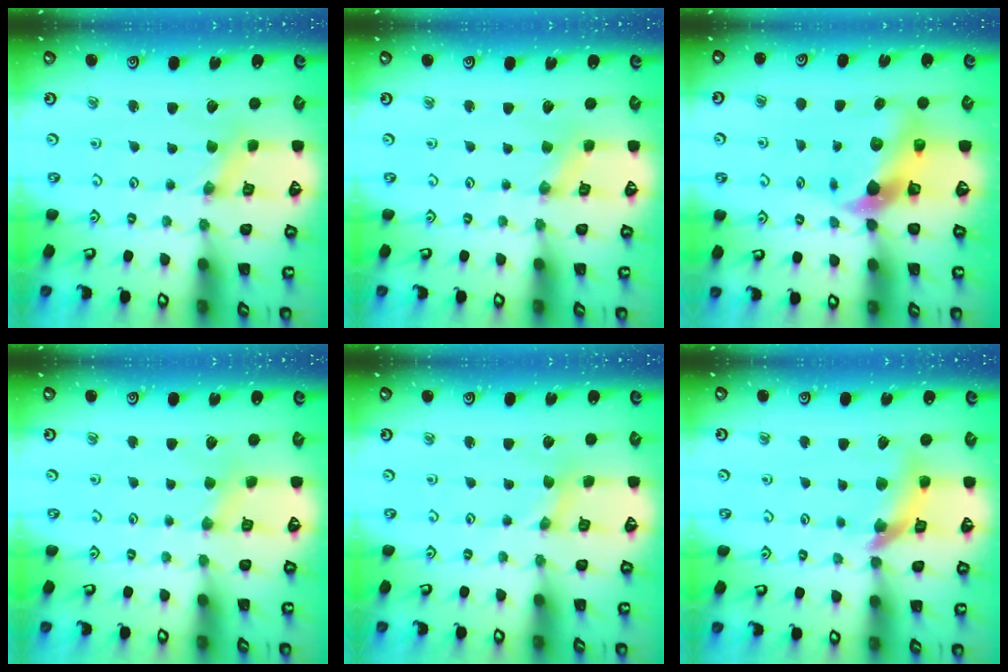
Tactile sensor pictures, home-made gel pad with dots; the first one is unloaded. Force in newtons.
{"total": 0.0}
{"total": 8.2, "press": 8.1, "slide": 1.2}
{"total": 1.6, "press": 1.6, "slide": 0.4}
{"total": 0.0}
{"total": 12.0, "press": 11.9, "slide": 1.5}